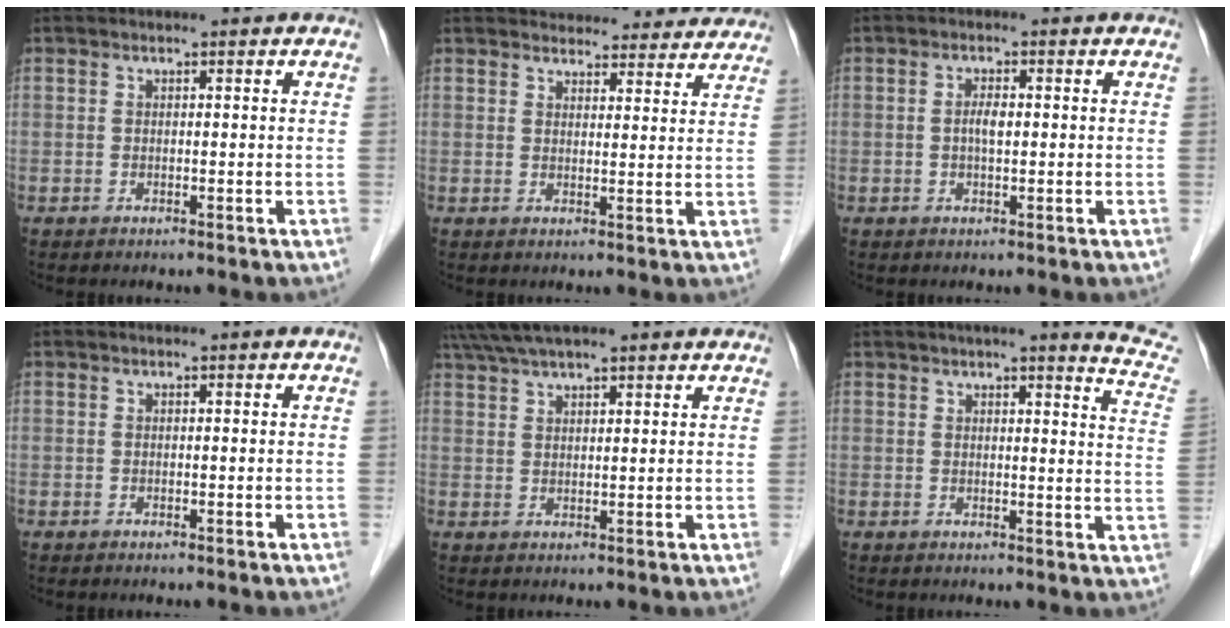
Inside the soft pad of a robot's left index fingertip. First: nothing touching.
{"total": 16.4, "force": [15.5, 4.5, 2.9], "torque": [-0.016, 0.007, 0.174]}
{"total": 2.0, "force": [-0.3, 0.6, 1.9], "torque": [-0.039, -0.005, -0.004]}
{"total": 0.0}
{"total": 10.9, "force": [9.3, 1.8, 5.2], "torque": [-0.093, 0.051, 0.141]}
{"total": 10.8, "force": [9.9, -0.5, 4.3], "torque": [-0.041, -0.052, 0.084]}